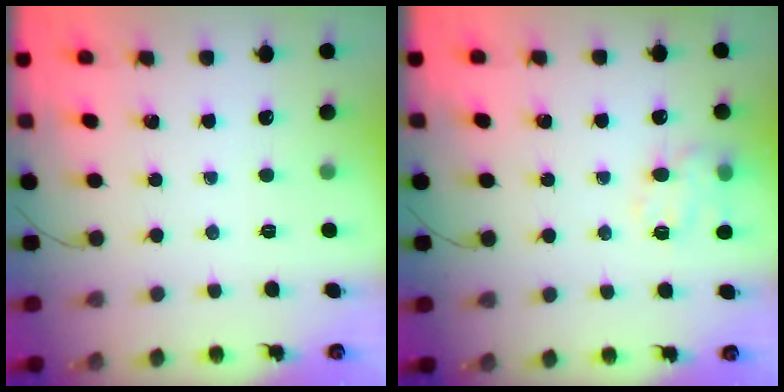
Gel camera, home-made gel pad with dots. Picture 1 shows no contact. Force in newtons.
{"total": 11.6, "press": 11.5, "slide": 1.7}